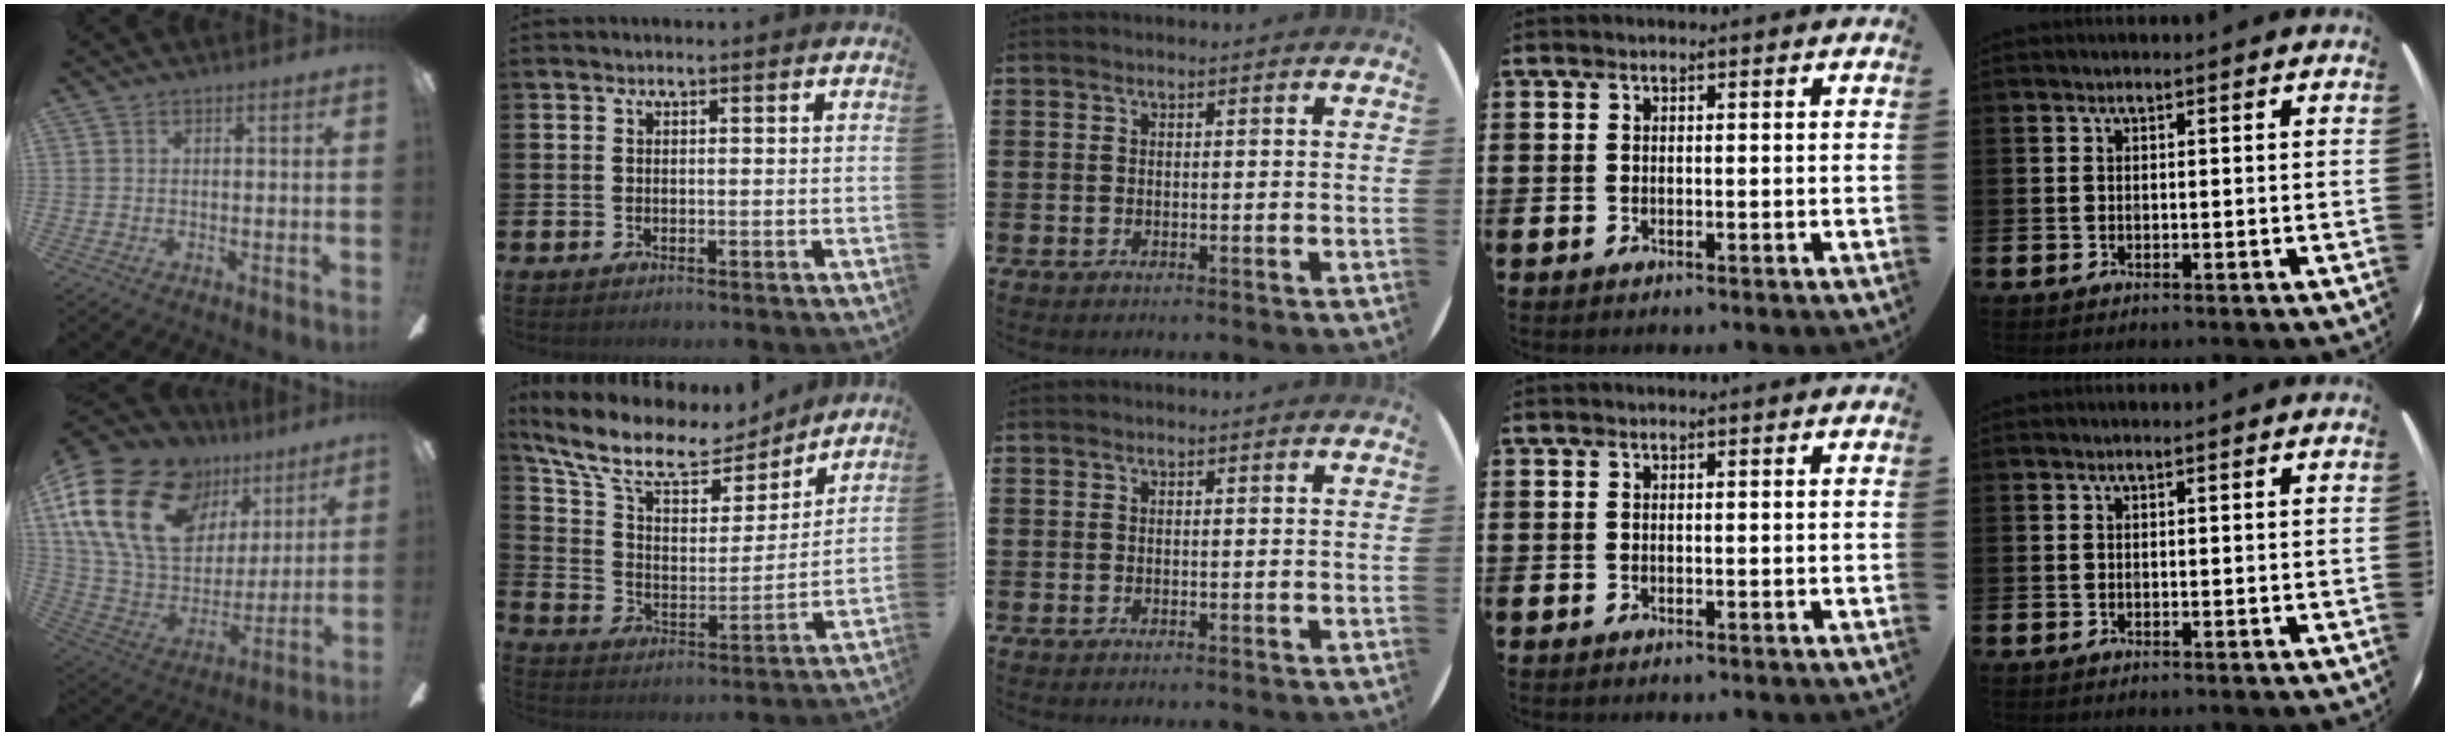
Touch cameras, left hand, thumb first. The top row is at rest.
{"thumb": {"total": 24.2, "force": [12.3, 15.4, 14.1], "torque": [-0.287, -0.050, 0.233]}, "index": {"total": 11.4, "force": [9.4, 4.4, 4.8], "torque": [-0.136, -0.053, 0.161]}}